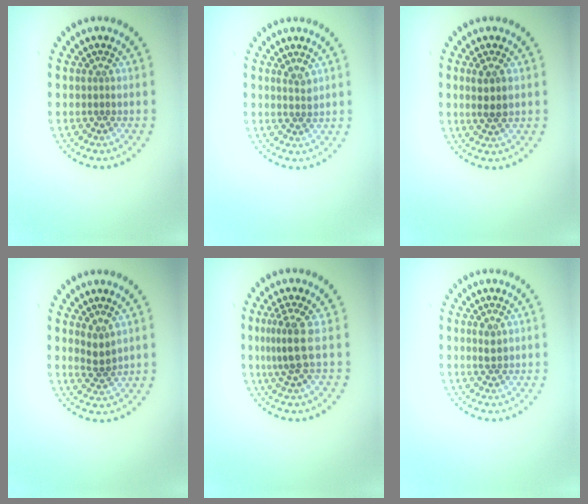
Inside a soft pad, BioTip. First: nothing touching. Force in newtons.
{"total": 1.1, "press": 0.8, "slide": 0.7}
{"total": 2.0, "press": 1.8, "slide": 0.7}
{"total": 1.5, "press": 1.3, "slide": 0.9}
{"total": 2.6, "press": 1.9, "slide": 1.8}
{"total": 1.1, "press": 1.1, "slide": 0.2}